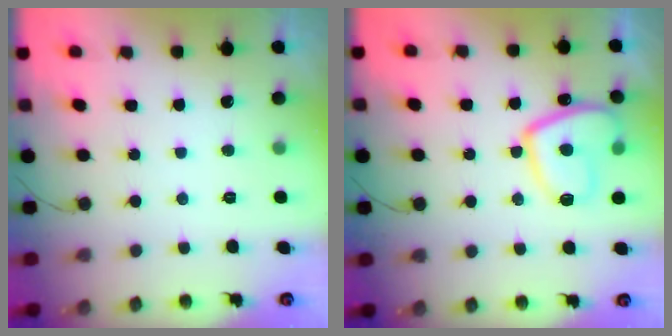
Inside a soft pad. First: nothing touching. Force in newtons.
{"total": 13.2, "press": 13.2, "slide": 1.5}